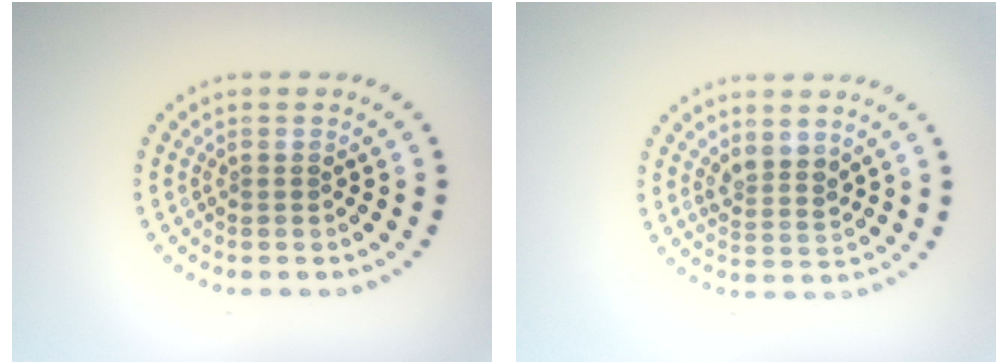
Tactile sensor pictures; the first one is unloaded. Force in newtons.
{"total": 2.1, "press": 1.7, "slide": 1.3}